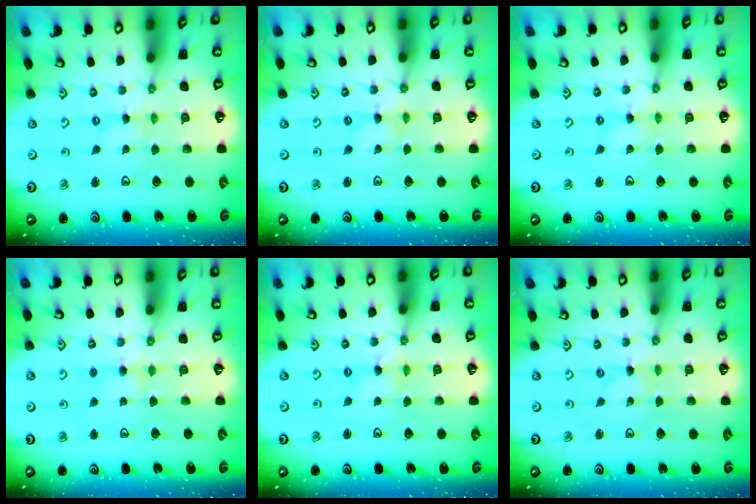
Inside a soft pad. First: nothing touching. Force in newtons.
{"total": 0.0}
{"total": 0.7, "press": 0.7, "slide": 0.1}
{"total": 4.2, "press": 4.2, "slide": 0.4}
{"total": 2.3, "press": 2.3, "slide": 0.3}
{"total": 0.0}